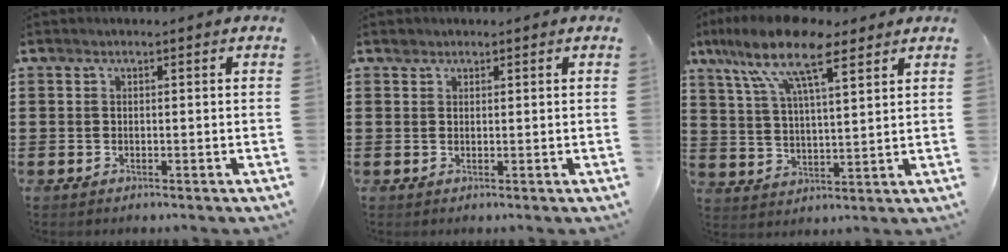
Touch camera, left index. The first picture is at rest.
{"total": 0.9, "force": [0.7, 0.5, 0.0], "torque": [-0.002, 0.002, 0.015]}
{"total": 12.1, "force": [8.3, 3.4, 8.2], "torque": [-0.180, -0.011, 0.148]}